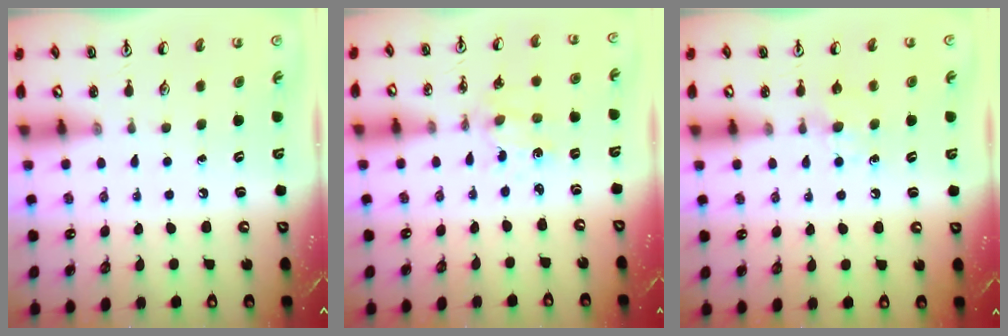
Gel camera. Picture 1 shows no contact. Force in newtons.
{"total": 1.2, "press": 1.1, "slide": 0.3}
{"total": 6.1, "press": 6.0, "slide": 0.7}